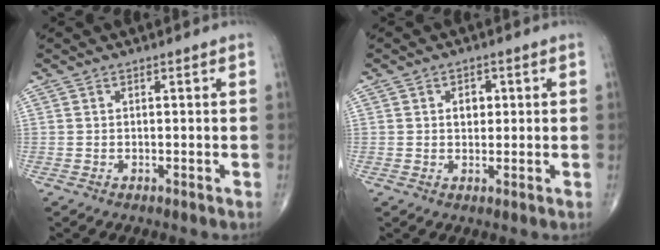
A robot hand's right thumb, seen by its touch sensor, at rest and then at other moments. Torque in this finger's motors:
{"motor_torque": [0.36, 0.54, 0.45, 0.26, 0.01]}